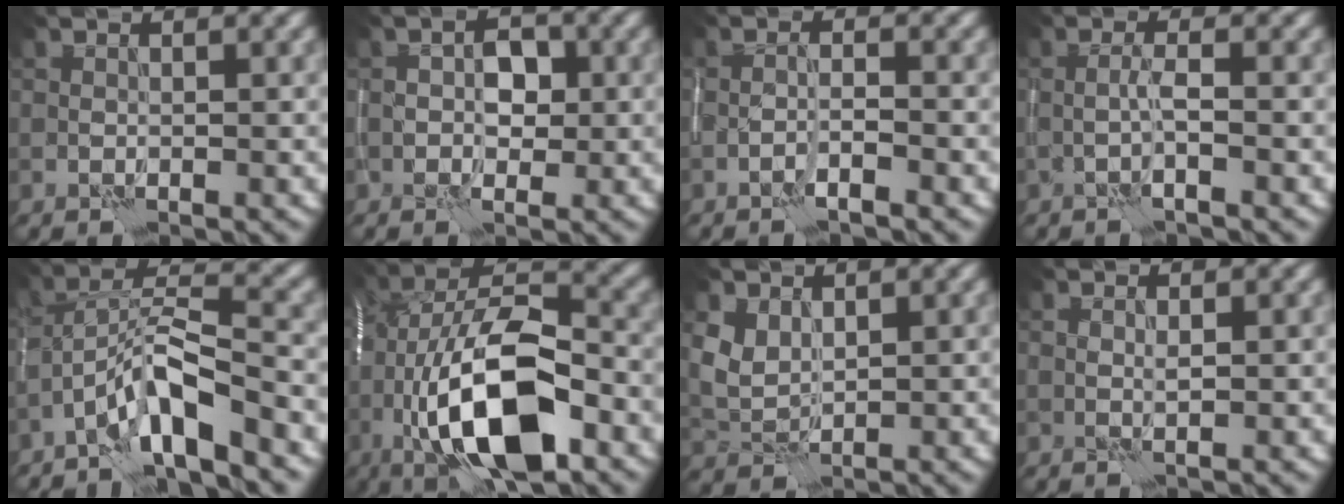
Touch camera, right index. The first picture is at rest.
{"total": 2.2, "force": [0.0, 1.4, 1.6], "torque": [-0.022, 0.003, -0.001]}
{"total": 1.3, "force": [-0.9, -0.4, 0.8], "torque": [-0.018, 0.005, -0.021]}
{"total": 1.3, "force": [-0.4, -0.6, 1.1], "torque": [-0.023, 0.008, -0.011]}
{"total": 6.6, "force": [-4.2, 1.1, 5.1], "torque": [-0.090, 0.011, -0.081]}
{"total": 14.2, "force": [-4.6, 5.3, 12.4], "torque": [-0.211, 0.017, -0.086]}
{"total": 2.7, "force": [2.0, 1.4, 1.0], "torque": [-0.033, -0.004, 0.043]}
{"total": 1.0, "force": [0.7, -0.7, -0.2], "torque": [0.000, -0.002, 0.016]}